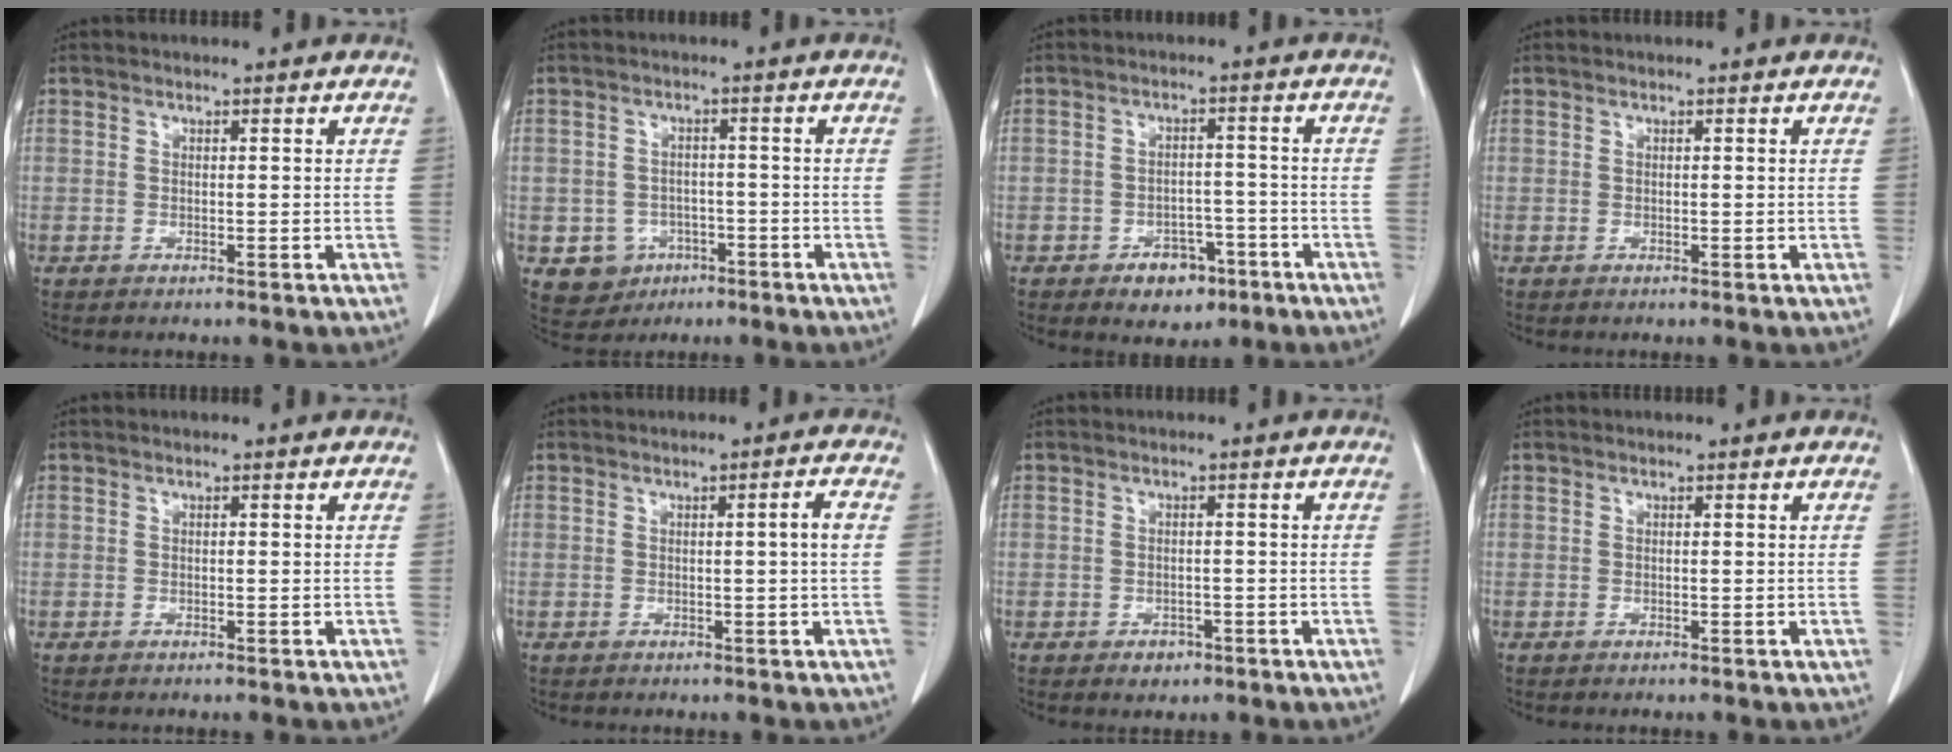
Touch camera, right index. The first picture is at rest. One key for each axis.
{"total": 5.5, "fx": -2.3, "fy": 4.9, "fz": 1.0, "tx": -0.014, "ty": 0.009, "tz": -0.026}
{"total": 5.7, "fx": -3.4, "fy": 3.6, "fz": 2.9, "tx": -0.036, "ty": 0.008, "tz": -0.043}
{"total": 0.0}
{"total": 0.0}
{"total": 2.2, "fx": 0.1, "fy": -0.5, "fz": 2.1, "tx": -0.031, "ty": 0.000, "tz": 0.003}
{"total": 2.0, "fx": -1.1, "fy": 1.5, "fz": 0.7, "tx": -0.006, "ty": 0.004, "tz": -0.009}
{"total": 0.0}